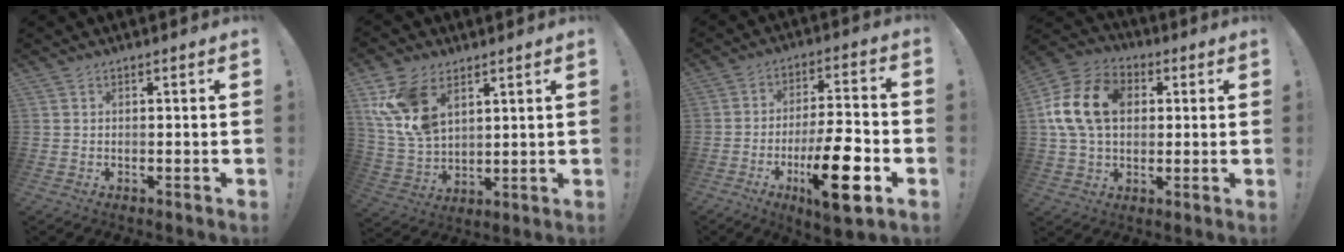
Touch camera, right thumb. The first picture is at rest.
{"total": 13.9, "force": [6.8, 8.7, 8.3], "torque": [-0.172, -0.028, 0.135]}
{"total": 17.6, "force": [-6.8, 5.1, 15.4], "torque": [-0.236, 0.030, -0.105]}
{"total": 17.7, "force": [3.1, 13.0, 11.5], "torque": [-0.205, 0.009, 0.060]}